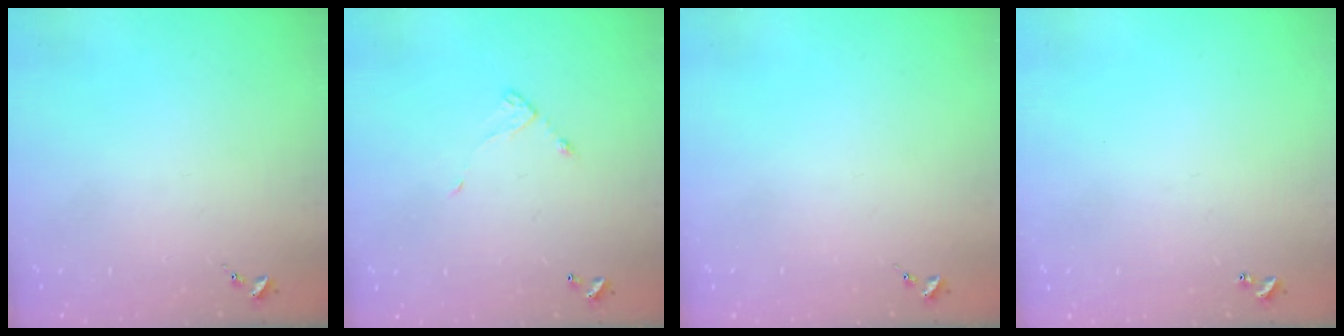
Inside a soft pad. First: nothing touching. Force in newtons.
{"total": 4.9, "press": 4.9, "slide": 0.4}
{"total": 0.0}
{"total": 1.0, "press": 1.0, "slide": 0.2}